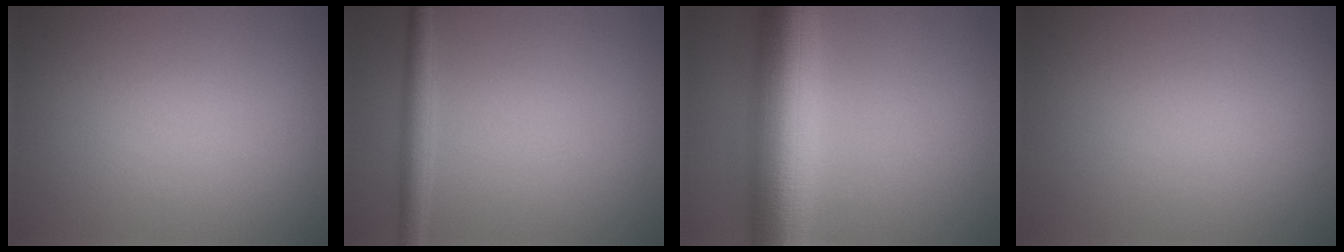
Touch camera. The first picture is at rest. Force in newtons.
{"total": 2.2, "press": 2.2, "slide": 0.0}
{"total": 10.7, "press": 10.6, "slide": 0.2}
{"total": 0.0}